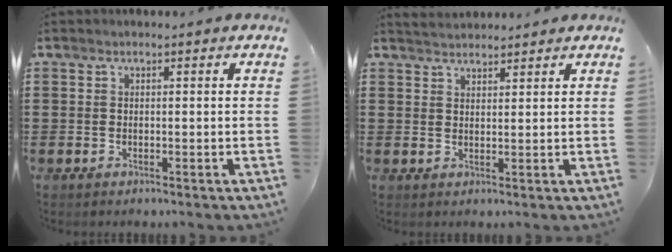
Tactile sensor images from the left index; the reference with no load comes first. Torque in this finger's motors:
{"motor_torque": [0.24, 0.26, 0.01, 0.01]}